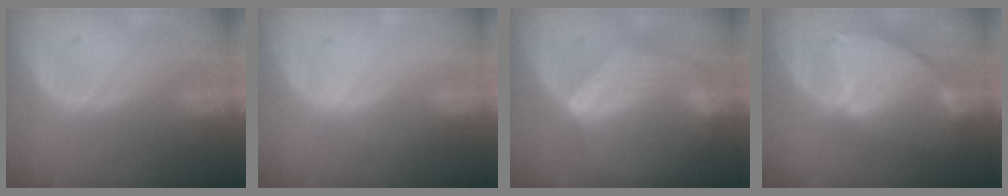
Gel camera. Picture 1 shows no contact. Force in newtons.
{"total": 0.0}
{"total": 7.0, "press": 6.7, "slide": 1.8}
{"total": 8.6, "press": 7.5, "slide": 4.1}